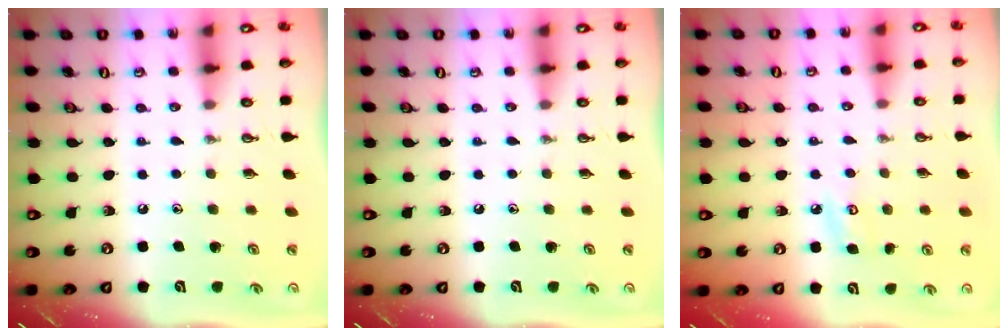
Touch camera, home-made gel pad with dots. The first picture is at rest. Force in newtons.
{"total": 0.0}
{"total": 5.2, "press": 5.2, "slide": 0.6}